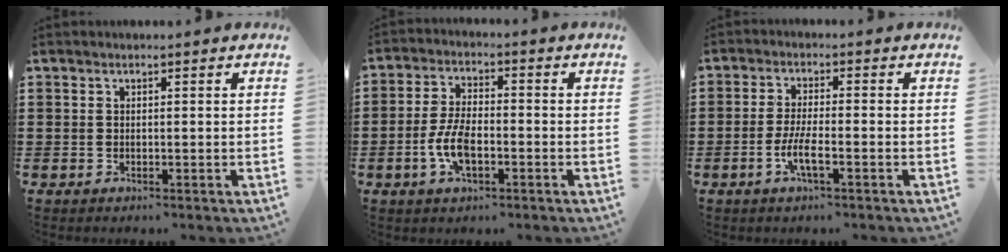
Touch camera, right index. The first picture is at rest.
{"total": 6.6, "force": [-2.1, 3.0, 5.5], "torque": [-0.135, -0.003, -0.047]}
{"total": 4.4, "force": [-1.9, 0.8, 3.9], "torque": [-0.084, -0.005, -0.040]}